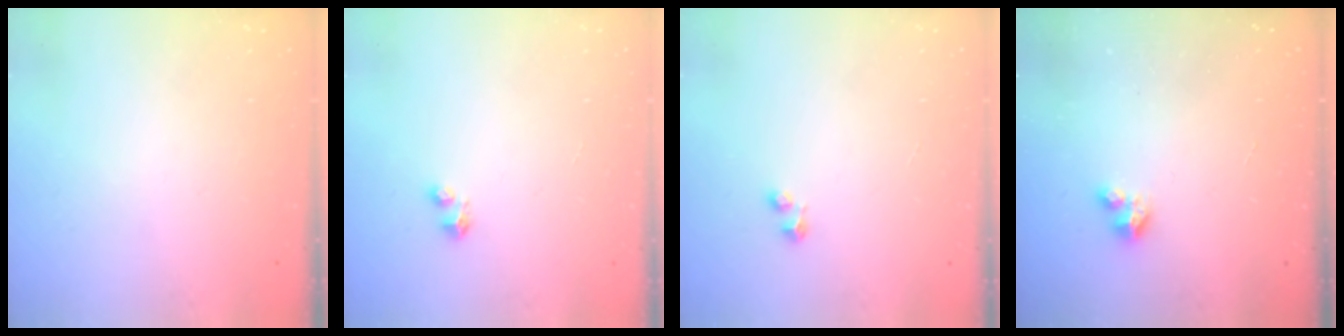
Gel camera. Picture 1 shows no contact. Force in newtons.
{"total": 2.8, "press": 2.8, "slide": 0.4}
{"total": 2.4, "press": 2.4, "slide": 0.4}
{"total": 2.9, "press": 2.9, "slide": 0.2}